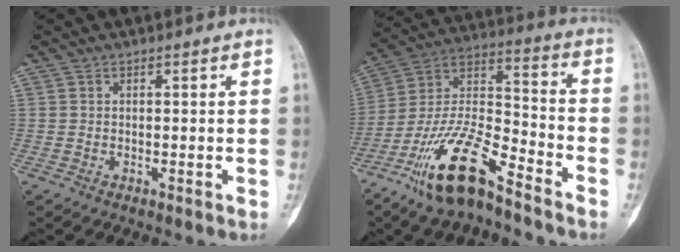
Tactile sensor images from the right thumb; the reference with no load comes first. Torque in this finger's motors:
{"motor_torque": [0.98, 0.16, 1.75, -1.02, 0.47]}